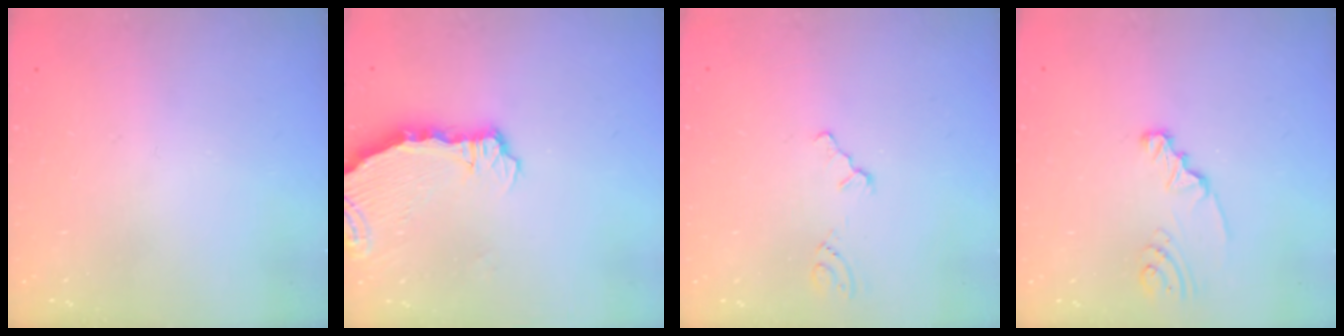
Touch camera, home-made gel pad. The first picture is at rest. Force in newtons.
{"total": 6.7, "press": 5.9, "slide": 3.2}
{"total": 1.2, "press": 1.1, "slide": 0.3}
{"total": 2.1, "press": 2.1, "slide": 0.1}